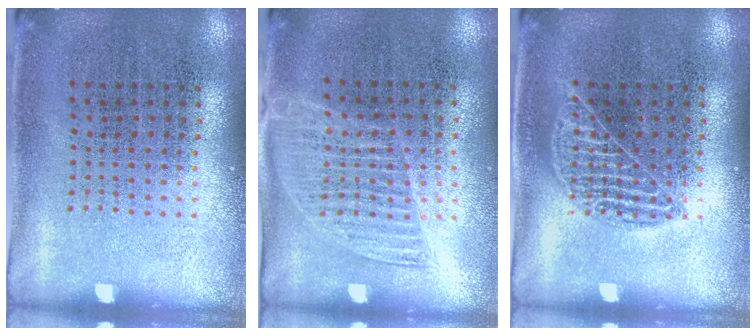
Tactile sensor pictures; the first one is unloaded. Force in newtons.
{"total": 1.3, "press": 1.1, "slide": 0.7}
{"total": 1.5, "press": 1.5, "slide": 0.3}